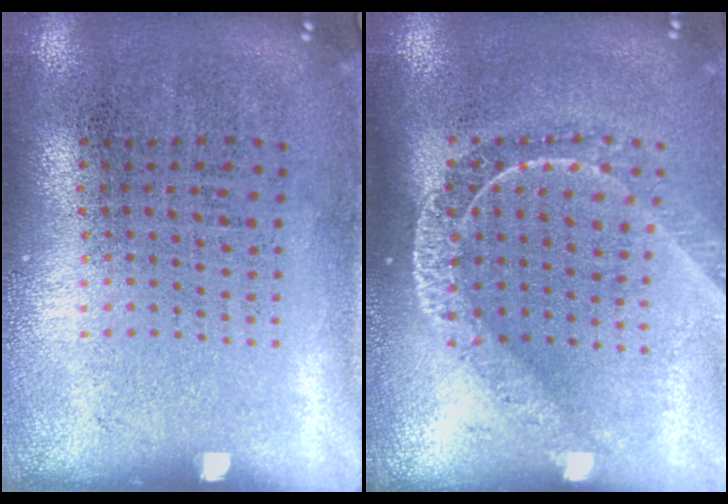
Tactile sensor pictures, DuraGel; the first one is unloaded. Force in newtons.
{"total": 1.7, "press": 1.5, "slide": 0.8}